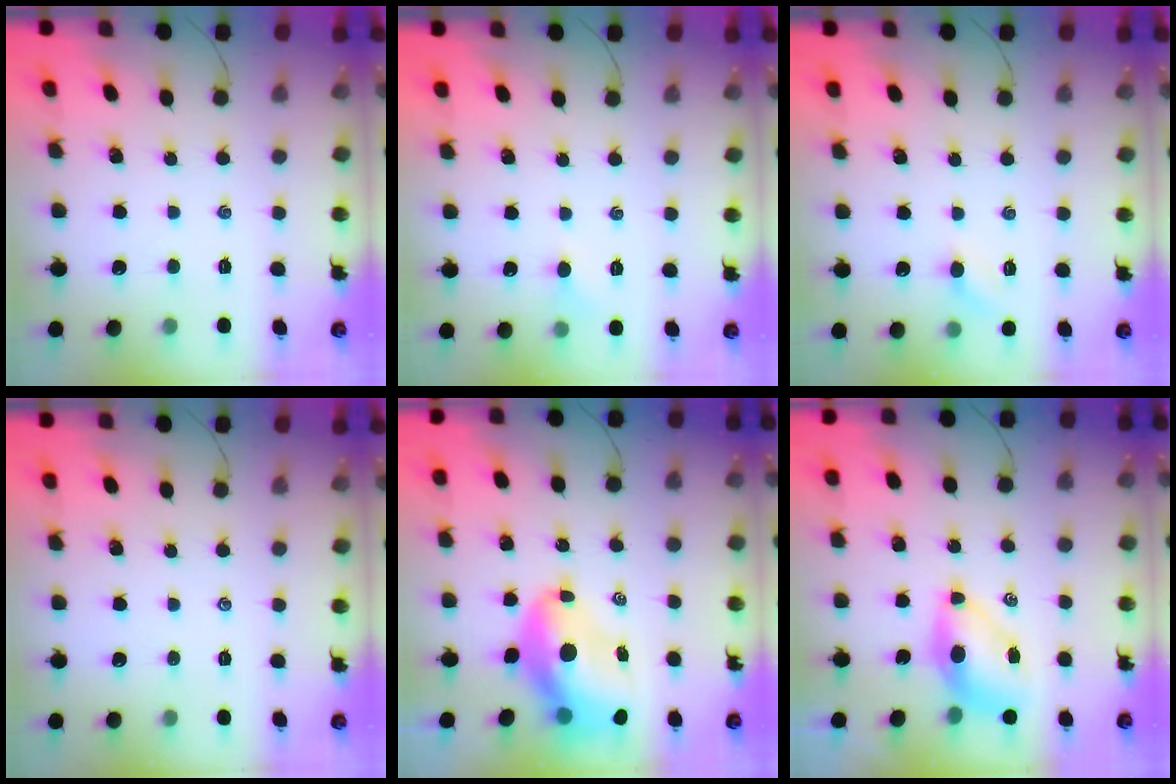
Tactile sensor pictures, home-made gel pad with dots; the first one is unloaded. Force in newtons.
{"total": 3.8, "press": 3.6, "slide": 1.2}
{"total": 4.9, "press": 4.8, "slide": 1.2}
{"total": 0.0}
{"total": 12.4, "press": 11.9, "slide": 3.5}
{"total": 6.6, "press": 6.5, "slide": 1.3}